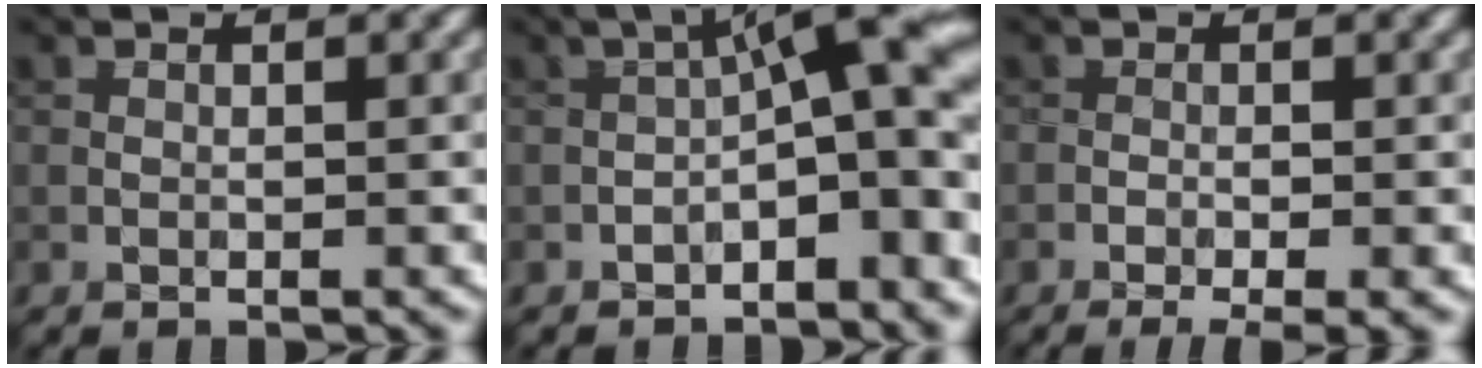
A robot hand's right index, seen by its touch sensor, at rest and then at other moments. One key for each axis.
{"total": 7.3, "fx": -1.8, "fy": 2.4, "fz": 6.7, "tx": -0.079, "ty": 0.025, "tz": -0.038}
{"total": 3.2, "fx": -1.8, "fy": 0.7, "fz": 2.5, "tx": -0.041, "ty": -0.004, "tz": -0.029}